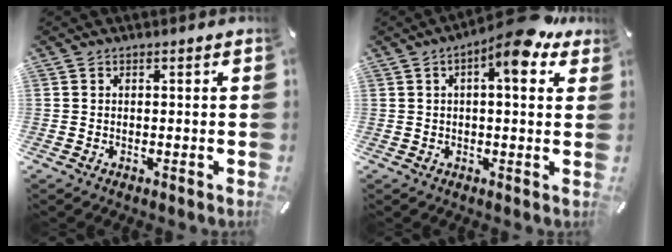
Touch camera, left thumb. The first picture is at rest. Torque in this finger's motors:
{"motor_torque": [0.89, 0.88, 1.14, -1.06, 0.28]}